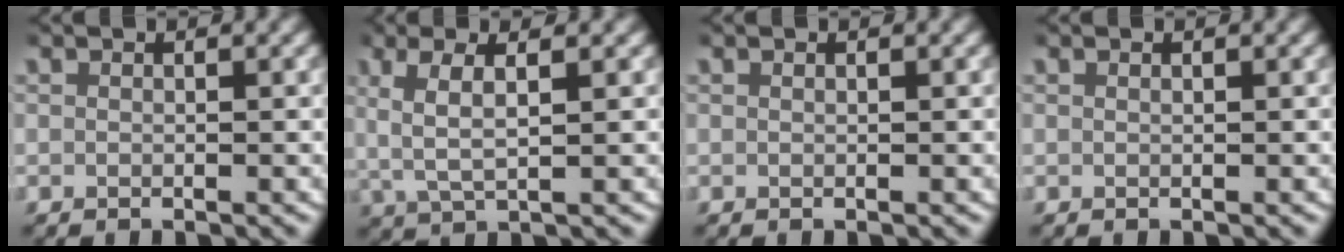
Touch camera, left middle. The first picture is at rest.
{"total": 4.0, "force": [0.9, 1.5, 3.6], "torque": [-0.072, 0.007, 0.018]}
{"total": 0.0}
{"total": 0.0}